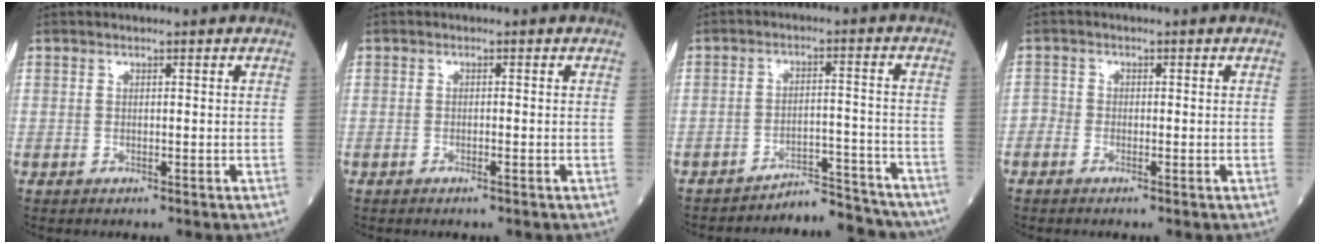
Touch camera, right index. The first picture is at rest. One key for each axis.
{"total": 0.6, "fx": -0.3, "fy": -0.1, "fz": 0.6, "tx": -0.014, "ty": 0.001, "tz": -0.002}
{"total": 9.1, "fx": -9.0, "fy": 1.6, "fz": -0.1, "tx": 0.022, "ty": 0.038, "tz": -0.122}
{"total": 1.1, "fx": -0.7, "fy": 0.8, "fz": 0.4, "tx": -0.005, "ty": 0.003, "tz": -0.016}